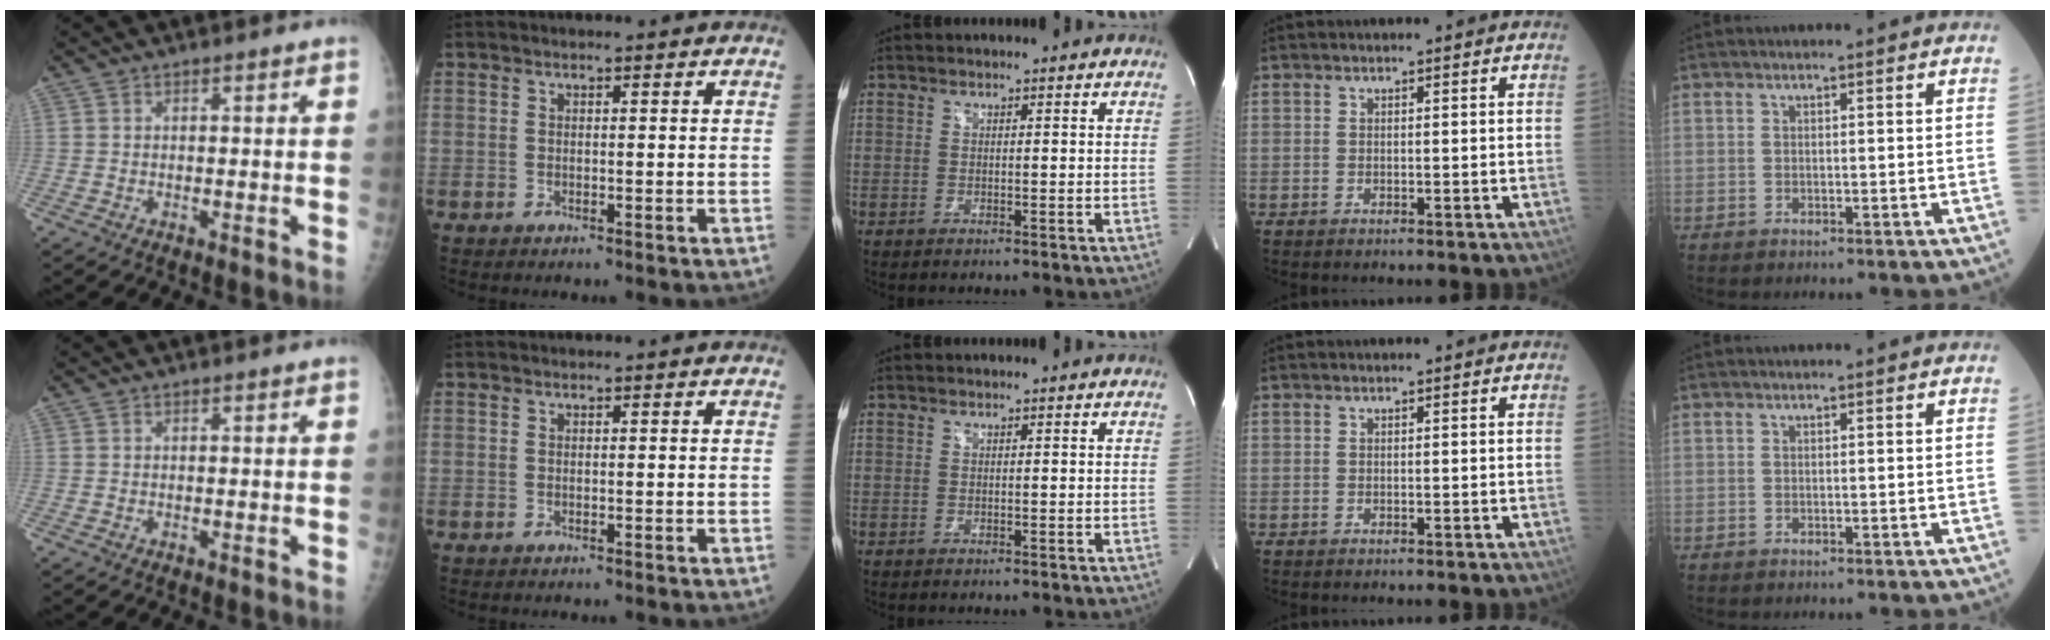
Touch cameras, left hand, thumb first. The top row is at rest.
{}